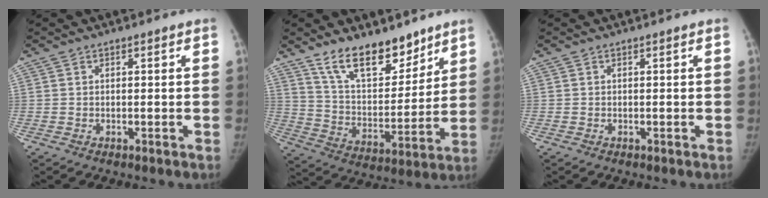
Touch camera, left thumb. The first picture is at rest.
{"total": 16.0, "force": [11.8, 7.2, 7.9], "torque": [-0.082, -0.082, 0.212]}
{"total": 0.0}